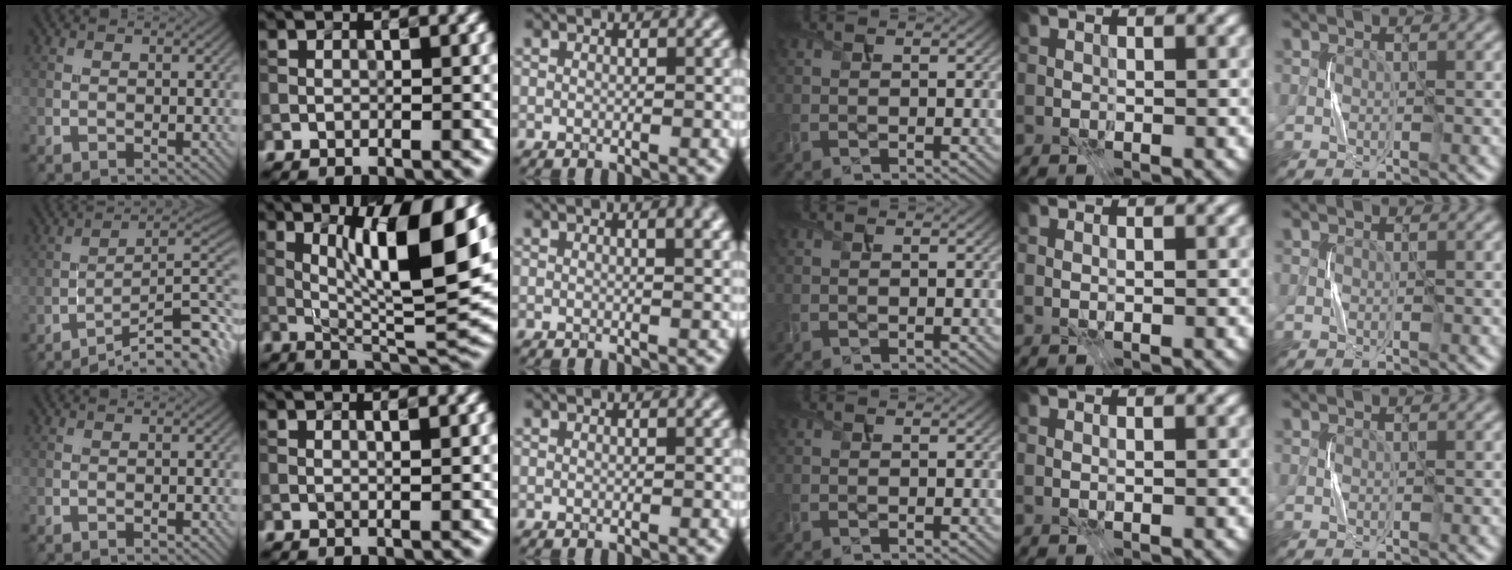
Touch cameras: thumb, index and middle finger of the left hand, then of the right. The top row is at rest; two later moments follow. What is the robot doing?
{"motion": "press", "object": "syringe"}